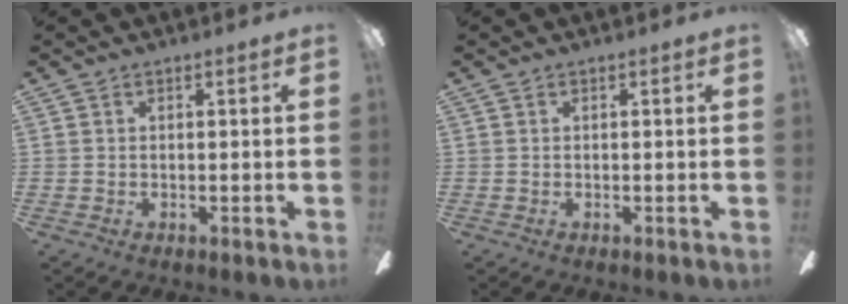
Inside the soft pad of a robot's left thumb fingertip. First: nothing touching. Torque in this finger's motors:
{"motor_torque": [0.00, 0.00, 0.01, -0.01, 0.00]}